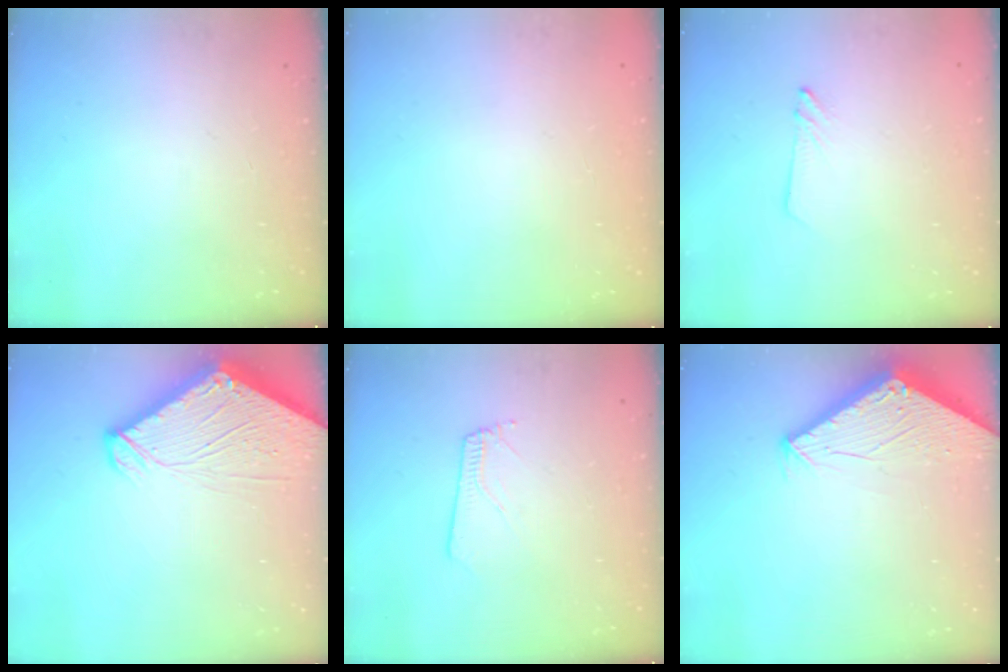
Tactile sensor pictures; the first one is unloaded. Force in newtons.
{"total": 0.0}
{"total": 1.5, "press": 1.5, "slide": 0.1}
{"total": 9.2, "press": 9.1, "slide": 1.0}
{"total": 3.9, "press": 3.8, "slide": 0.5}
{"total": 2.9, "press": 2.9, "slide": 0.2}